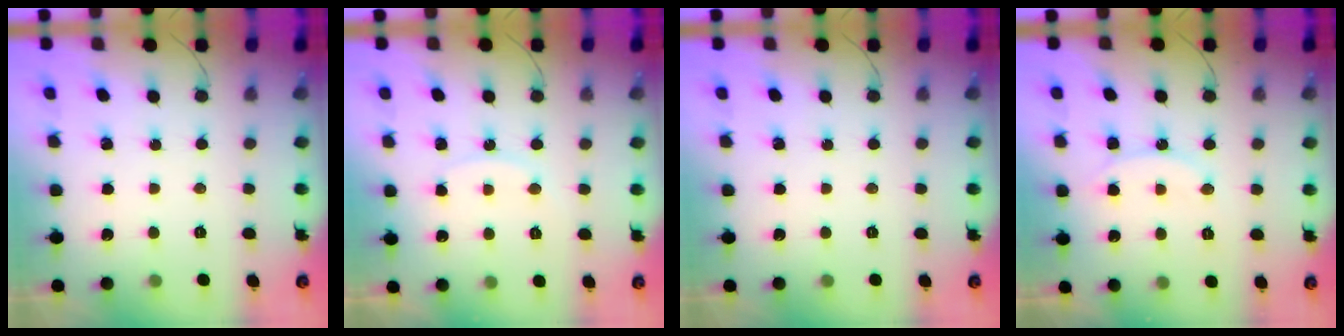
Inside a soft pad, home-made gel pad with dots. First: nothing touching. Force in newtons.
{"total": 7.0, "press": 7.0, "slide": 0.3}
{"total": 0.0}
{"total": 9.1, "press": 9.1, "slide": 1.0}